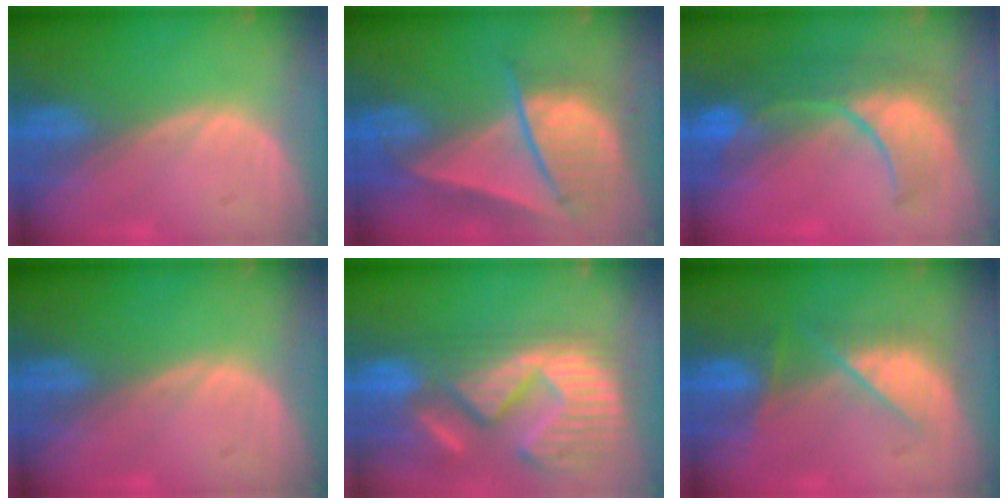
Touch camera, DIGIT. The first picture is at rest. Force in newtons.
{"total": 9.1, "press": 7.9, "slide": 4.5}
{"total": 10.3, "press": 9.0, "slide": 5.1}
{"total": 0.0}
{"total": 15.3, "press": 12.6, "slide": 8.7}
{"total": 5.6, "press": 5.6, "slide": 0.9}